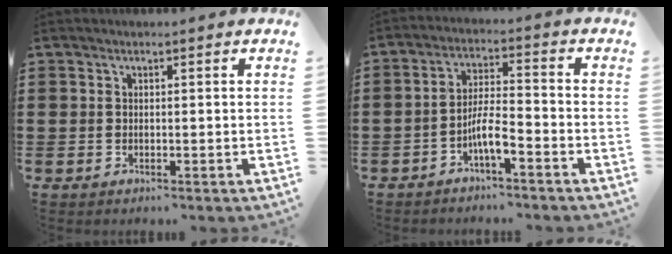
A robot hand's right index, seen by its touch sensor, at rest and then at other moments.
{"total": 5.2, "force": [-3.1, 1.0, 4.0], "torque": [-0.090, -0.001, -0.062]}